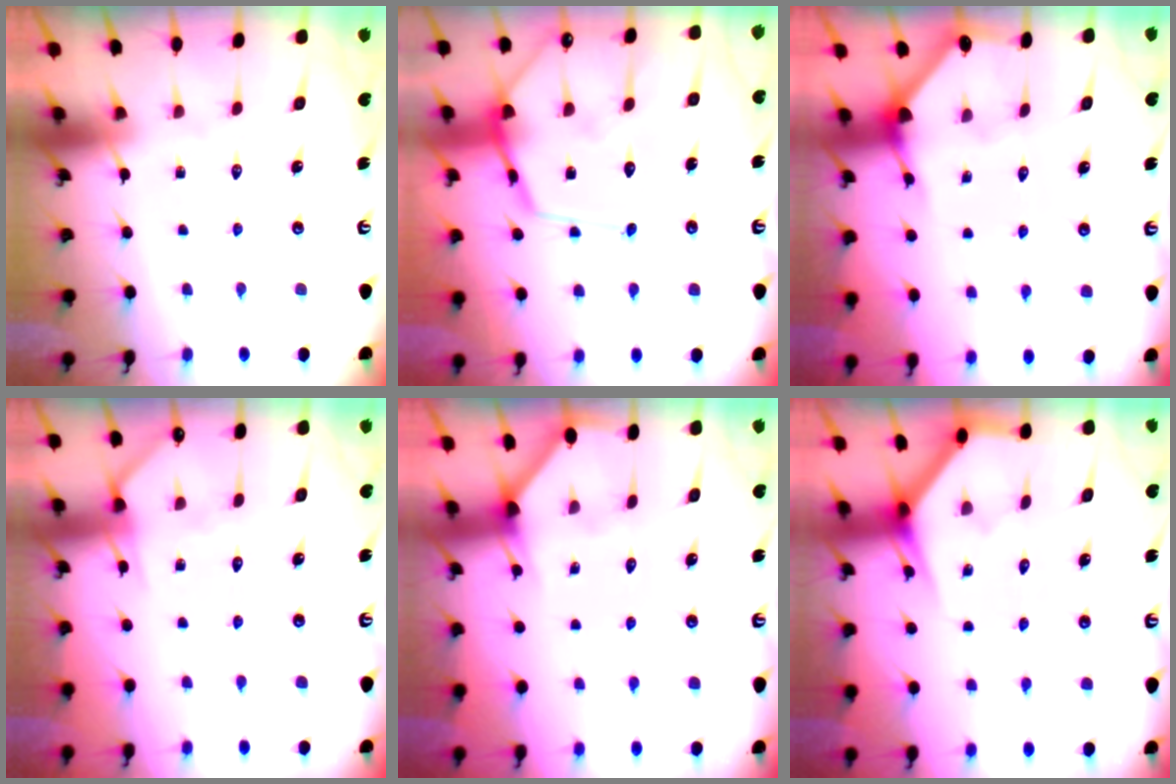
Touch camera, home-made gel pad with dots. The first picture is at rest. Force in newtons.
{"total": 14.7, "press": 14.6, "slide": 1.4}
{"total": 2.7, "press": 2.7, "slide": 0.1}
{"total": 4.9, "press": 4.8, "slide": 0.7}
{"total": 2.9, "press": 2.9, "slide": 0.3}
{"total": 3.7, "press": 3.6, "slide": 0.2}